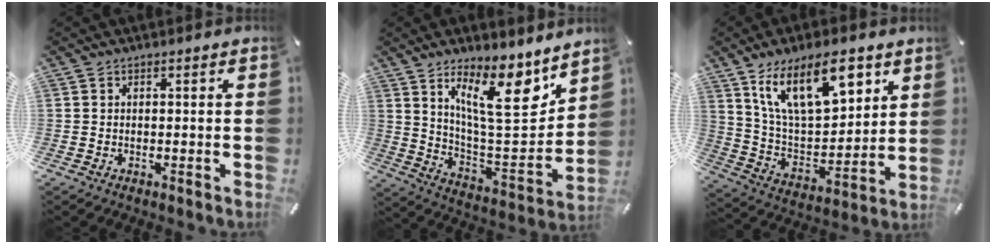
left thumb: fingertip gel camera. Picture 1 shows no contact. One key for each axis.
{"total": 18.3, "fx": 11.4, "fy": 6.1, "fz": 13.0, "tx": -0.196, "ty": -0.078, "tz": 0.186}
{"total": 19.1, "fx": 11.2, "fy": 9.3, "fz": 12.5, "tx": -0.235, "ty": -0.042, "tz": 0.192}